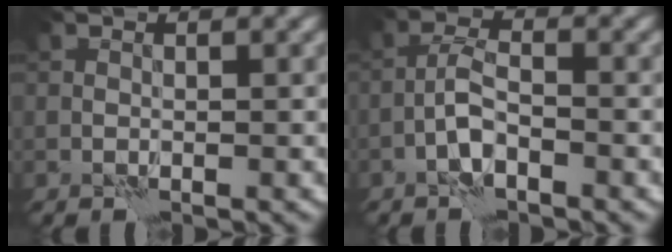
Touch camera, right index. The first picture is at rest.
{"total": 2.5, "force": [-1.4, 0.6, 1.9], "torque": [-0.041, 0.009, -0.035]}